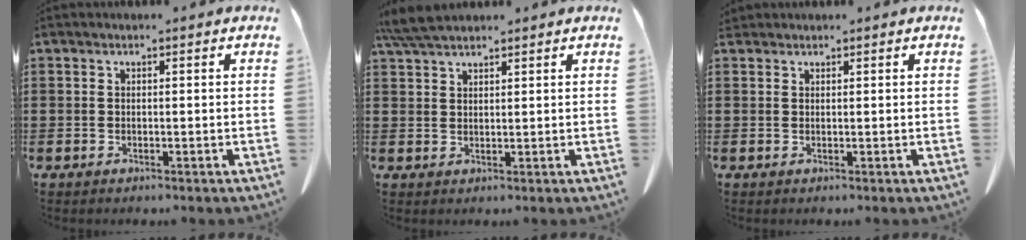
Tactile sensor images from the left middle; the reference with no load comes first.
{"total": 4.6, "force": [3.9, 0.7, 2.3], "torque": [-0.057, -0.005, 0.075]}
{"total": 0.8, "force": [0.8, 0.2, 0.1], "torque": [-0.005, 0.000, 0.016]}